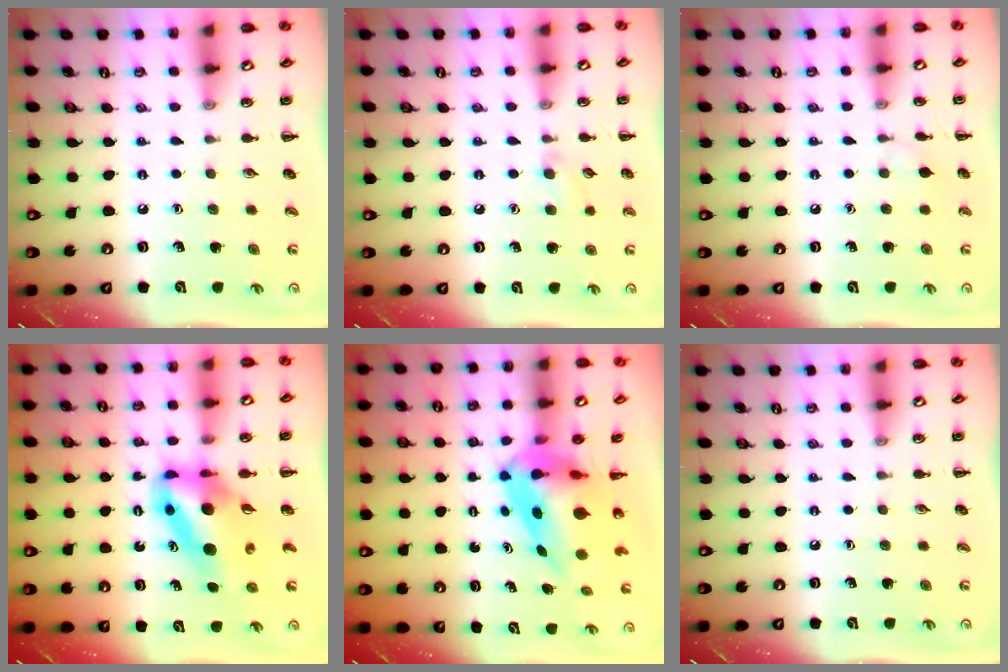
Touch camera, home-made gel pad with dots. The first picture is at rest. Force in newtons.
{"total": 6.2, "press": 5.9, "slide": 2.0}
{"total": 4.1, "press": 3.8, "slide": 1.5}
{"total": 10.2, "press": 9.7, "slide": 3.0}
{"total": 8.9, "press": 8.6, "slide": 2.5}
{"total": 0.0}